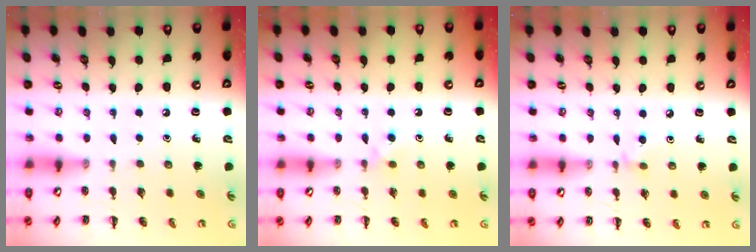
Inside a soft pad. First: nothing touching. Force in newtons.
{"total": 2.8, "press": 2.6, "slide": 1.2}
{"total": 2.9, "press": 2.7, "slide": 1.2}